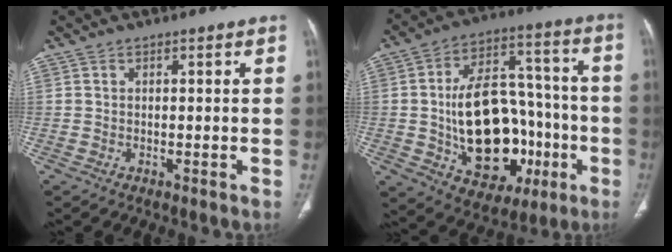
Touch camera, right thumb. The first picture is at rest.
{"total": 25.5, "force": [-4.9, 16.2, 19.1], "torque": [-0.276, 0.038, -0.053]}